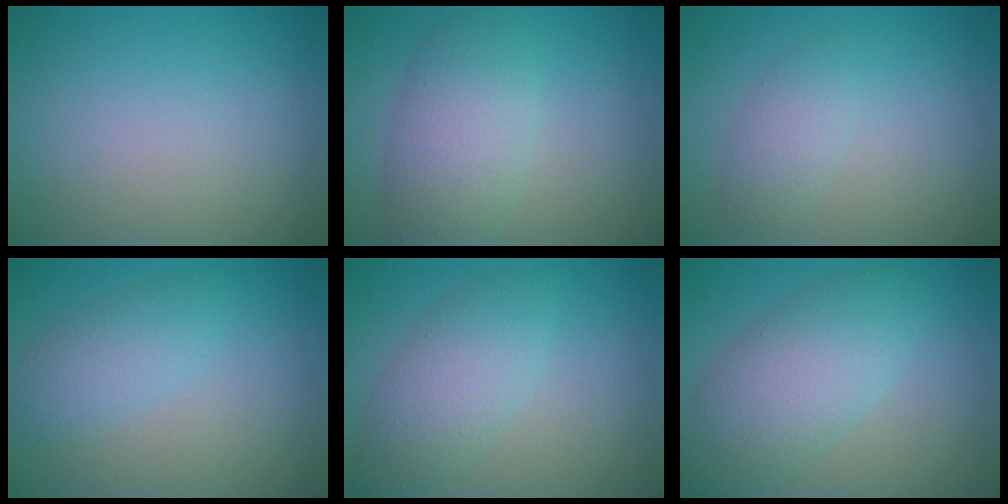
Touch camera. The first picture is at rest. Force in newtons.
{"total": 5.1, "press": 5.1, "slide": 0.1}
{"total": 1.8, "press": 1.8, "slide": 0.0}
{"total": 2.8, "press": 2.8, "slide": 0.1}
{"total": 4.2, "press": 4.2, "slide": 0.1}
{"total": 5.9, "press": 5.9, "slide": 0.2}